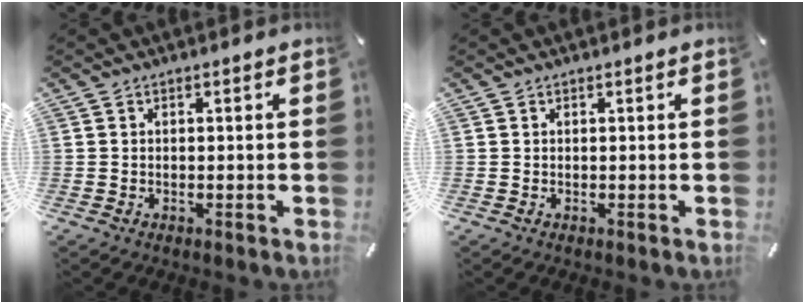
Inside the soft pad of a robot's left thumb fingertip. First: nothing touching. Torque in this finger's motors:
{"motor_torque": [0.00, 0.00, 0.01, -0.01, 0.00]}